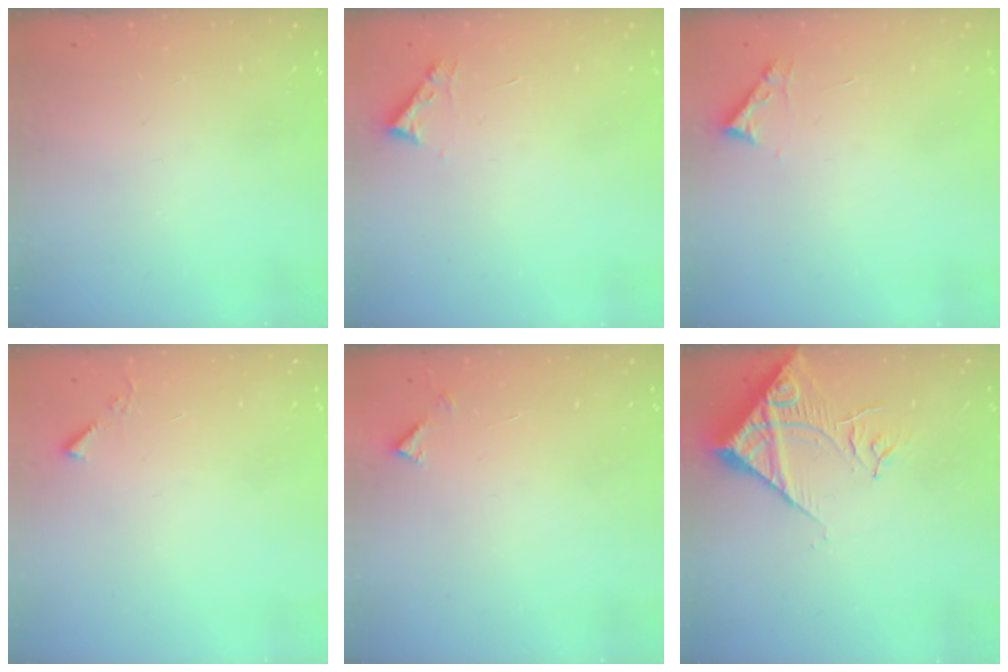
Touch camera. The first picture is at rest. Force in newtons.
{"total": 2.7, "press": 2.7, "slide": 0.3}
{"total": 2.7, "press": 2.7, "slide": 0.3}
{"total": 3.2, "press": 3.2, "slide": 0.5}
{"total": 4.3, "press": 4.2, "slide": 0.3}
{"total": 11.7, "press": 11.6, "slide": 1.5}